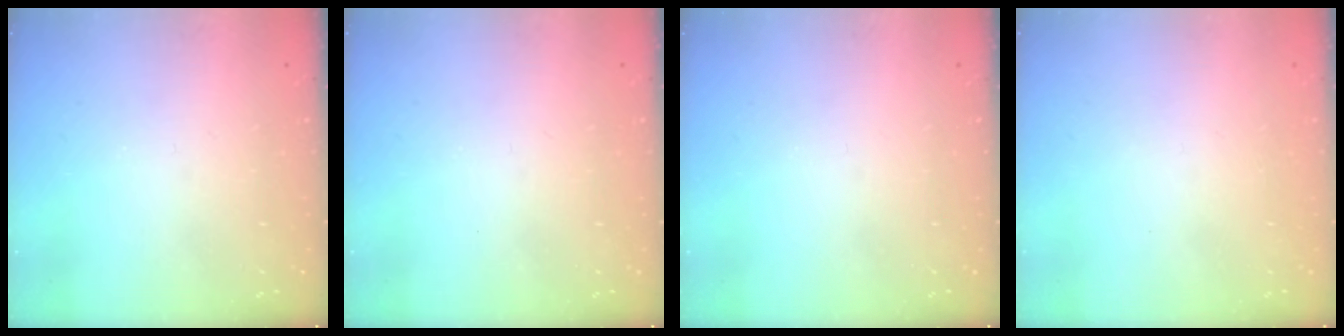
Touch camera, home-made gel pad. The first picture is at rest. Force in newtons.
{"total": 2.1, "press": 2.0, "slide": 0.4}
{"total": 0.0}
{"total": 1.7, "press": 1.7, "slide": 0.1}